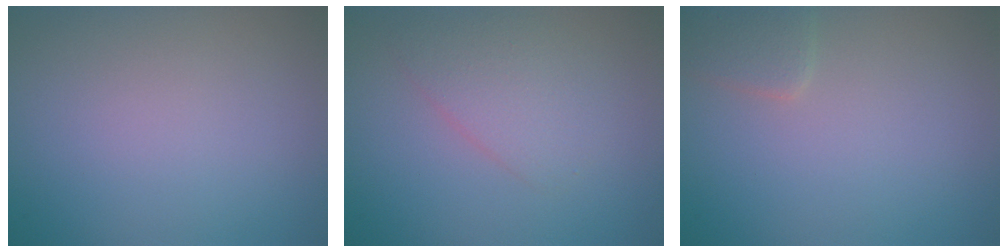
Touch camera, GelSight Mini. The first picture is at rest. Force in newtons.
{"total": 2.4, "press": 2.4, "slide": 0.1}
{"total": 1.7, "press": 1.7, "slide": 0.1}